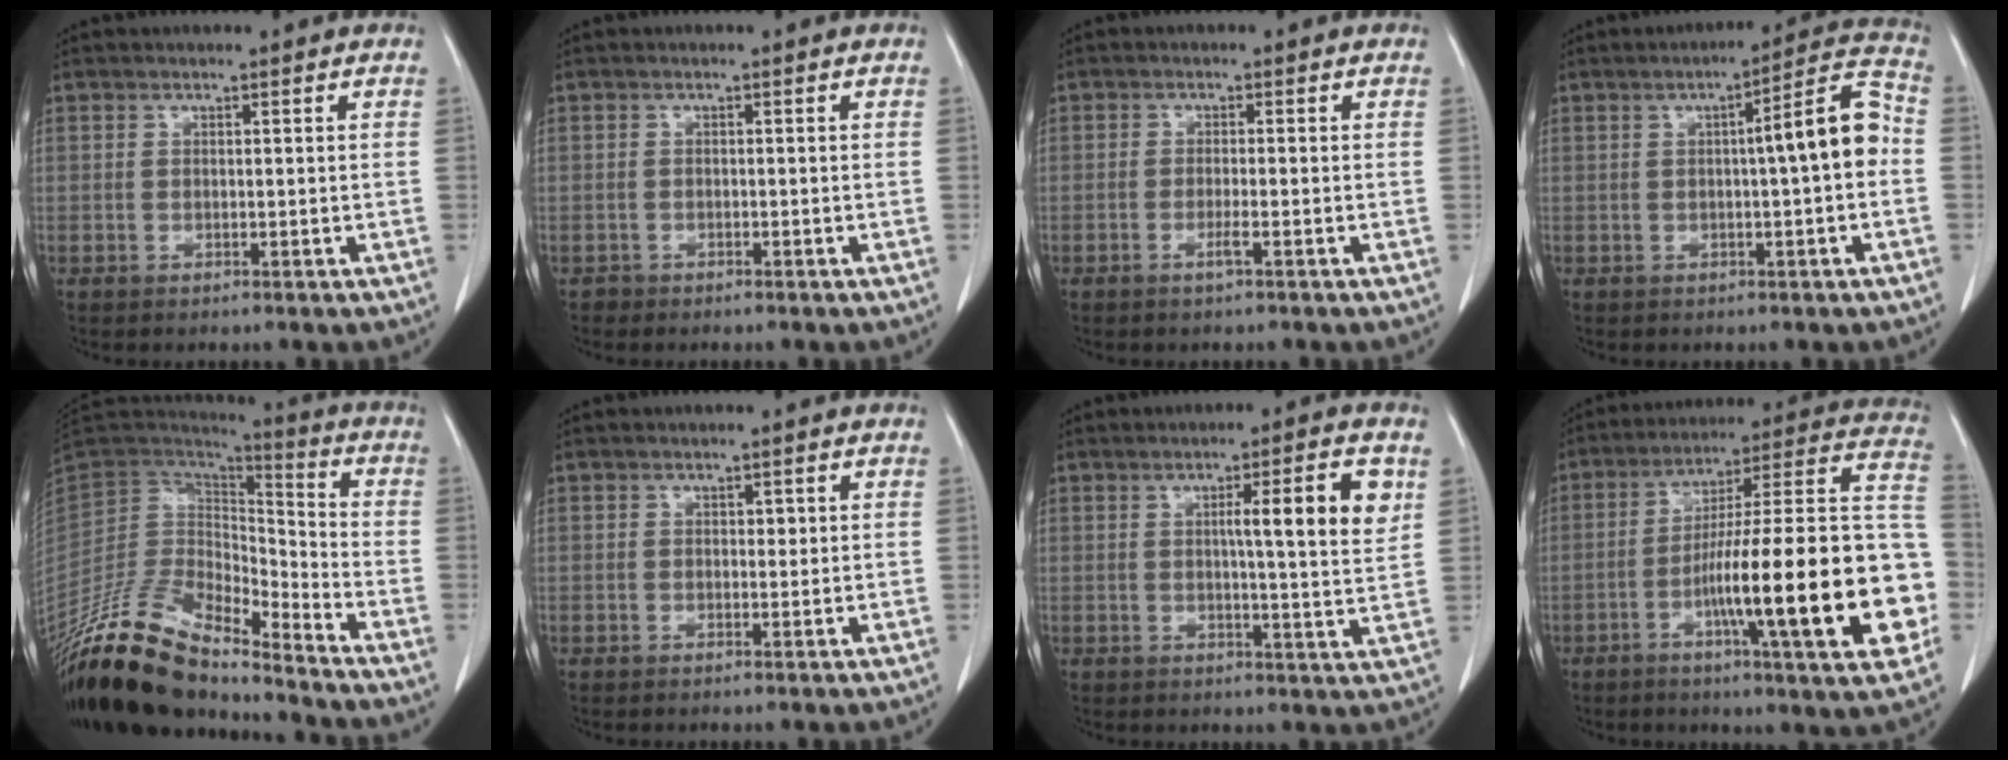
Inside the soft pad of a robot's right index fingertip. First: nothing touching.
{"total": 0.8, "force": [-0.5, 0.5, -0.3], "torque": [-0.003, 0.001, -0.010]}
{"total": 1.7, "force": [-0.9, -0.2, 1.5], "torque": [-0.029, -0.003, -0.017]}
{"total": 8.2, "force": [-0.3, 0.6, 8.2], "torque": [-0.108, 0.024, -0.010]}
{"total": 20.8, "force": [-18.0, 5.2, 9.1], "torque": [-0.185, 0.007, -0.328]}
{"total": 1.0, "force": [0.3, 0.7, 0.7], "torque": [-0.006, 0.001, 0.003]}
{"total": 8.5, "force": [2.7, 0.2, 8.1], "torque": [-0.113, -0.001, 0.033]}
{"total": 26.0, "force": [-6.3, 2.0, 25.1], "torque": [-0.292, 0.010, -0.100]}